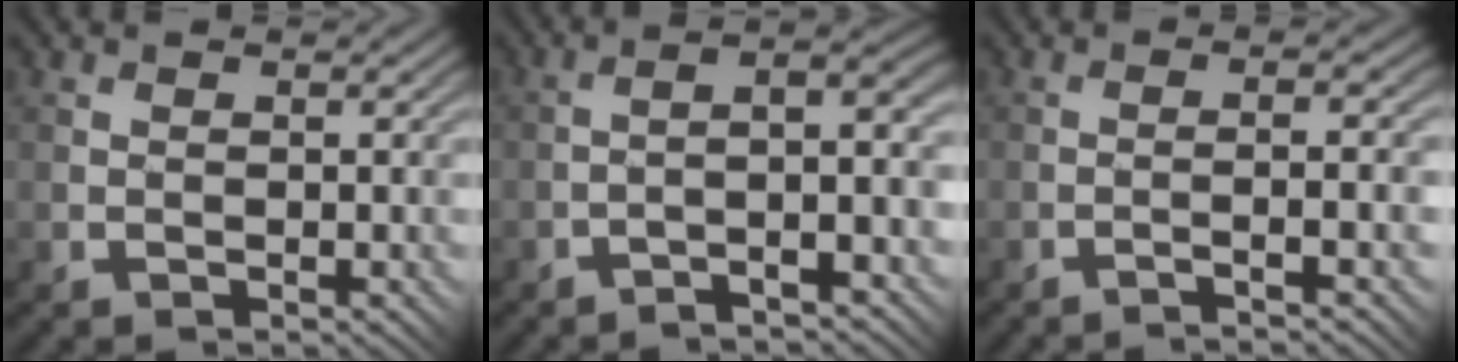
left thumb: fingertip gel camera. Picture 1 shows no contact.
{"total": 5.7, "force": [-2.0, 0.9, 5.2], "torque": [-0.076, 0.022, -0.042]}
{"total": 4.7, "force": [-1.9, -0.2, 4.3], "torque": [-0.059, 0.014, -0.036]}